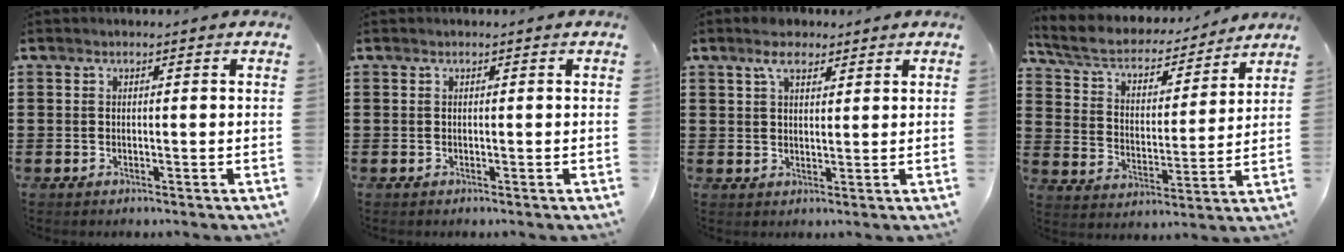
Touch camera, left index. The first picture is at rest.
{"total": 0.0}
{"total": 4.6, "force": [3.1, 1.9, 2.7], "torque": [-0.054, 0.006, 0.054]}
{"total": 6.0, "force": [5.2, 1.6, 2.5], "torque": [-0.071, -0.031, 0.085]}